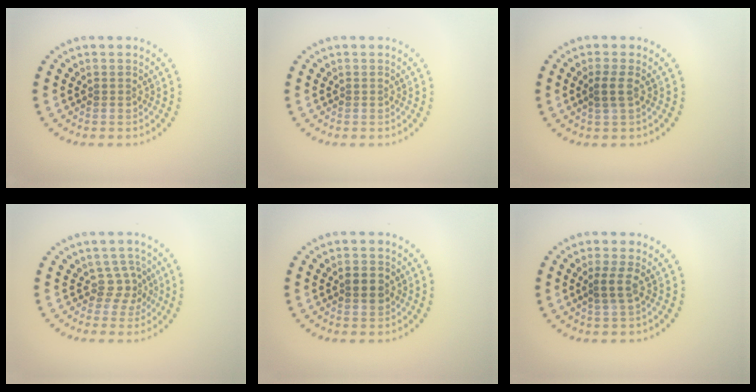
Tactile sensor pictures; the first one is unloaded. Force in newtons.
{"total": 0.0}
{"total": 1.5, "press": 1.3, "slide": 0.8}
{"total": 2.2, "press": 1.5, "slide": 1.6}
{"total": 1.9, "press": 1.9, "slide": 0.1}
{"total": 1.8, "press": 1.4, "slide": 1.1}